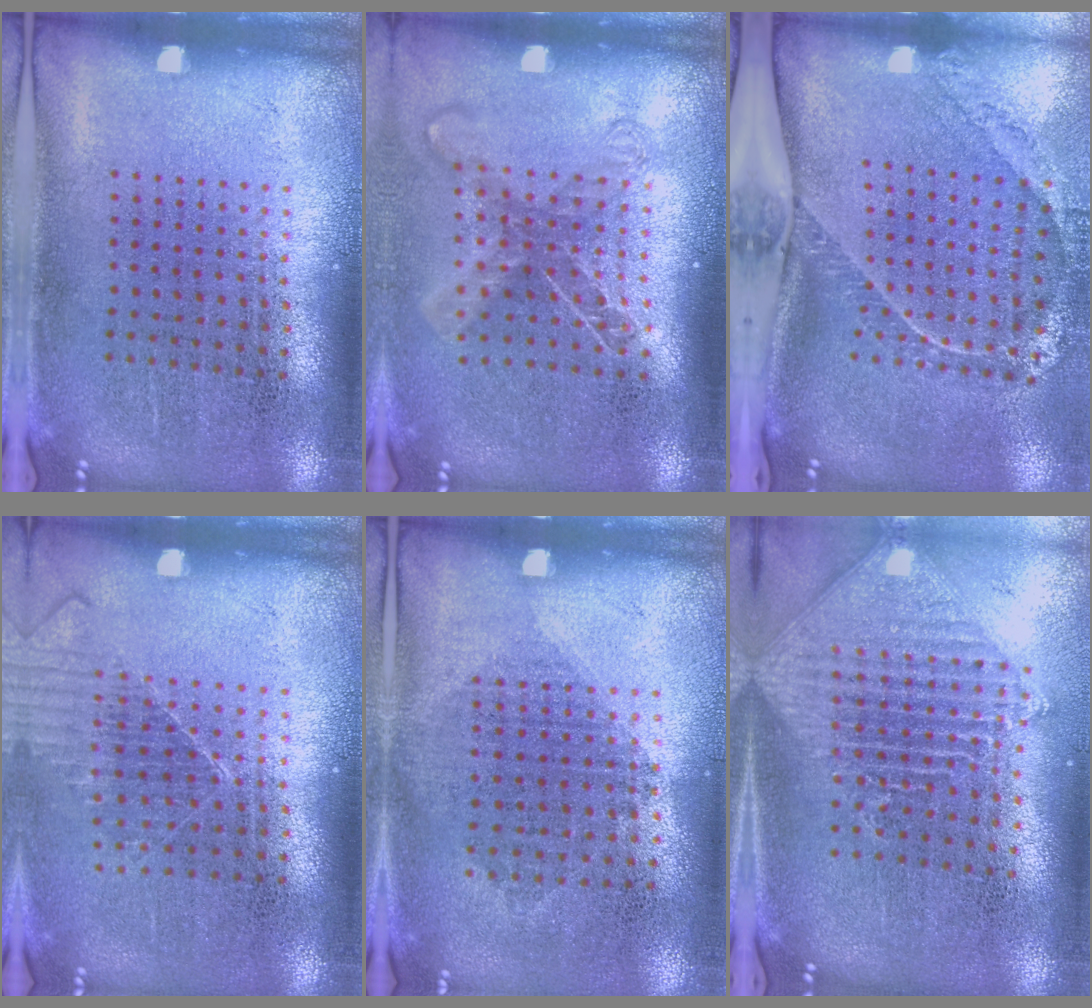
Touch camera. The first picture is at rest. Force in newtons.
{"total": 1.6, "press": 1.3, "slide": 1.0}
{"total": 2.4, "press": 1.7, "slide": 1.8}
{"total": 1.1, "press": 1.1, "slide": 0.1}
{"total": 1.0, "press": 0.9, "slide": 0.4}
{"total": 1.9, "press": 1.6, "slide": 1.0}